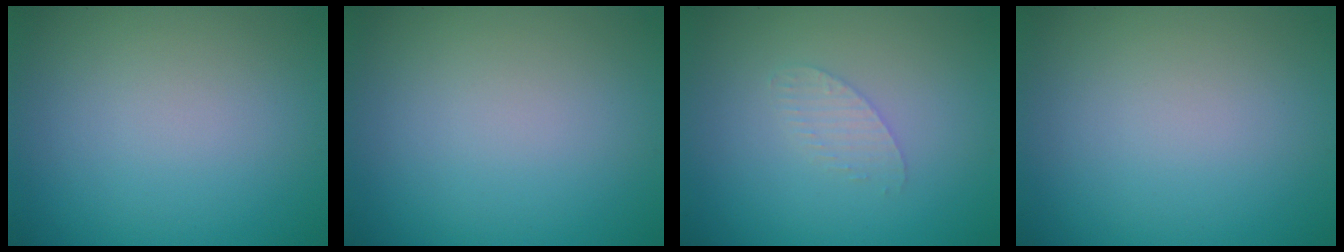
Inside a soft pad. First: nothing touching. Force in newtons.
{"total": 0.0}
{"total": 1.4, "press": 1.4, "slide": 0.1}
{"total": 0.0}